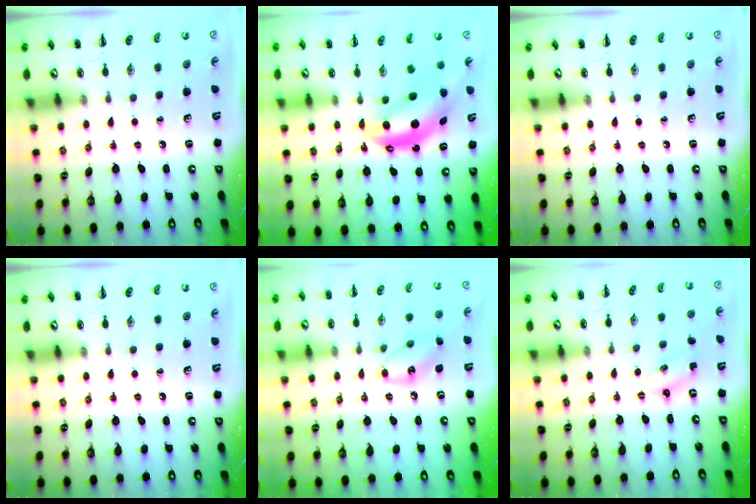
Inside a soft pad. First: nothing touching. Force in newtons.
{"total": 7.0, "press": 6.8, "slide": 1.7}
{"total": 0.0}
{"total": 0.0}
{"total": 8.8, "press": 8.8, "slide": 0.5}
{"total": 1.6, "press": 1.5, "slide": 0.4}